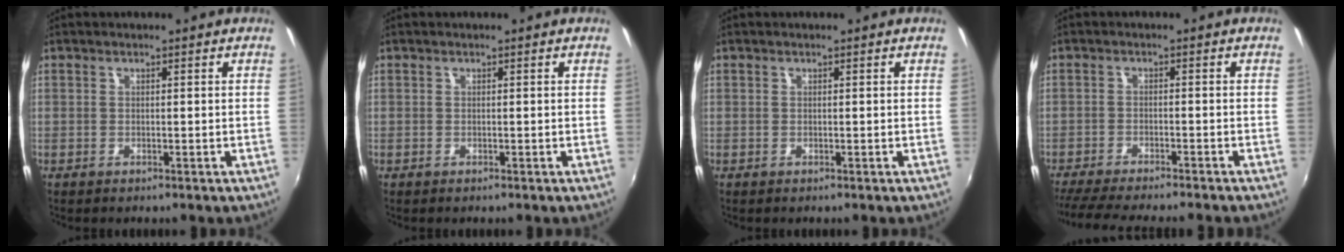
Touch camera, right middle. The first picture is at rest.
{"total": 0.0}
{"total": 0.0}
{"total": 10.9, "force": [-9.7, 0.3, 4.9], "torque": [-0.115, -0.024, -0.152]}